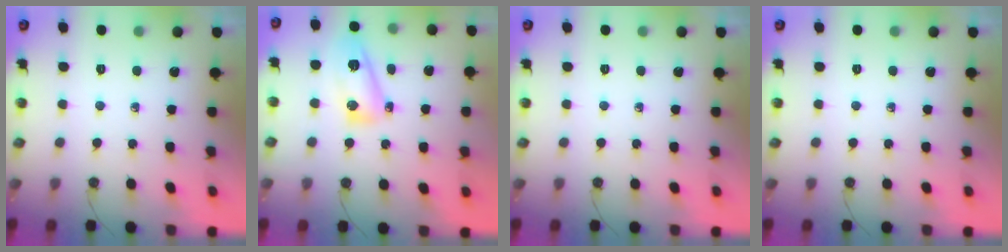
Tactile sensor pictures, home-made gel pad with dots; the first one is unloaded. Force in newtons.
{"total": 10.2, "press": 10.2, "slide": 0.7}
{"total": 0.0}
{"total": 0.0}